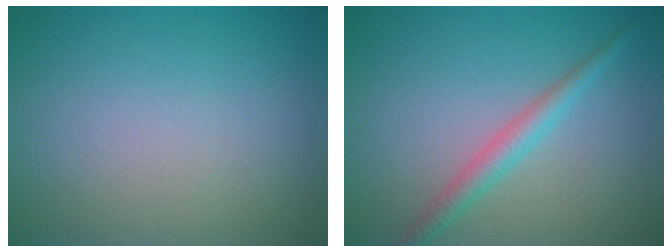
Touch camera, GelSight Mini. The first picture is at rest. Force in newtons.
{"total": 2.5, "press": 2.5, "slide": 0.1}